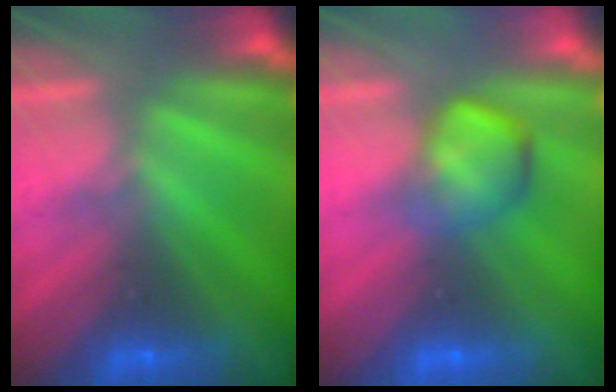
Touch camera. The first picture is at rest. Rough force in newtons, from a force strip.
{"total": 3.3}